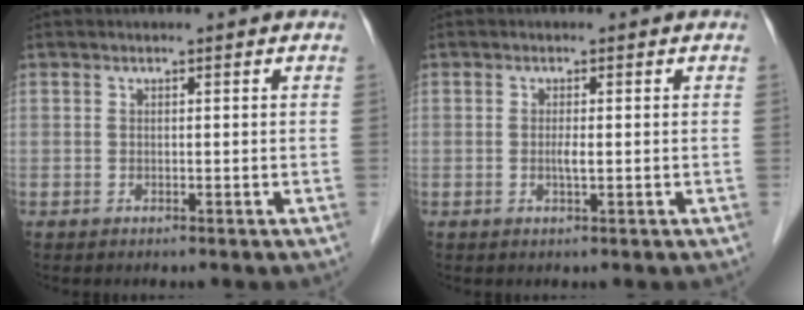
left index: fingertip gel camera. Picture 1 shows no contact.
{"total": 1.2, "force": [-0.1, 0.1, 1.2], "torque": [-0.026, -0.002, -0.002]}